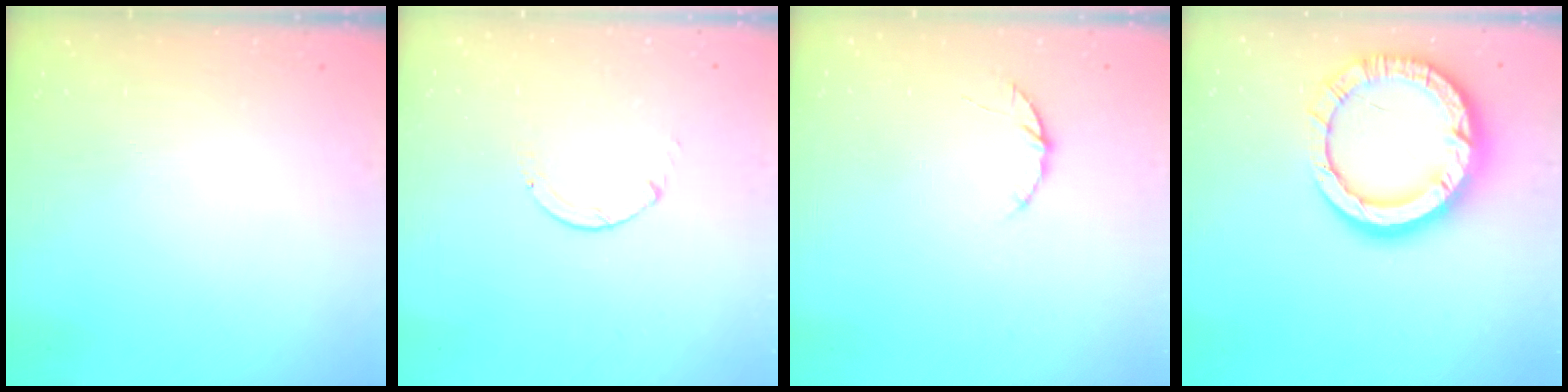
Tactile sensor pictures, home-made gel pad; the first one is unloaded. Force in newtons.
{"total": 0.8, "press": 0.7, "slide": 0.1}
{"total": 4.2, "press": 4.2, "slide": 0.5}
{"total": 17.5, "press": 17.4, "slide": 1.5}